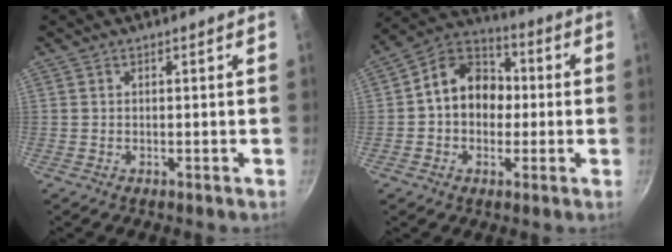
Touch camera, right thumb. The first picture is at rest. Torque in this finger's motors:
{"motor_torque": [-0.16, 0.46, 0.65, -0.31, 0.06]}